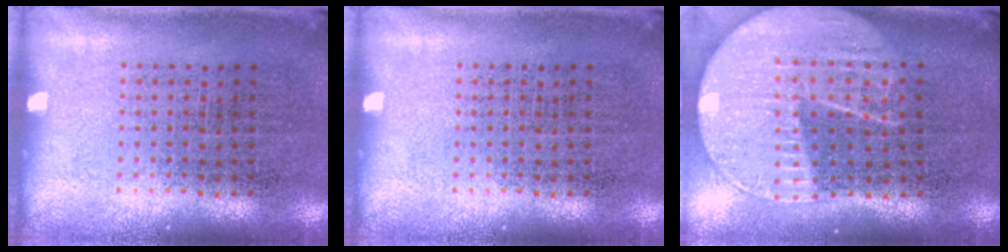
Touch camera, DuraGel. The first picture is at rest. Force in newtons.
{"total": 0.0}
{"total": 2.2, "press": 1.9, "slide": 1.0}